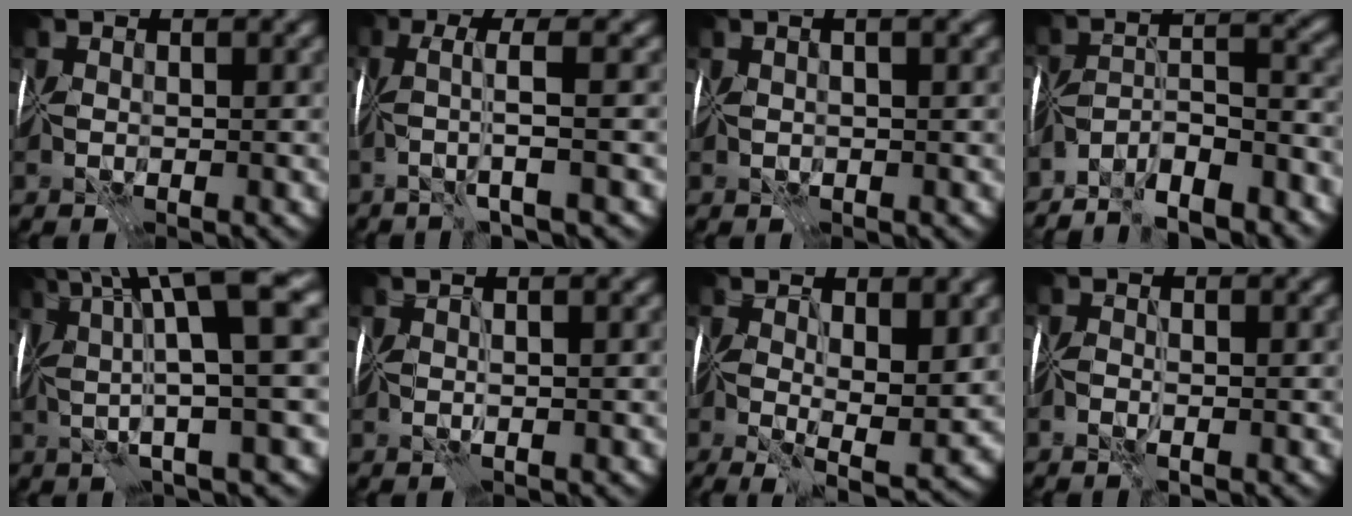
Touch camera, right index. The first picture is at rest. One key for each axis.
{"total": 3.2, "fx": -0.5, "fy": -0.4, "fz": 3.2, "tx": -0.052, "ty": 0.003, "tz": -0.015}
{"total": 3.5, "fx": 1.6, "fy": 1.2, "fz": 2.9, "tx": -0.025, "ty": 0.027, "tz": 0.003}
{"total": 7.5, "fx": -6.5, "fy": 1.4, "fz": 3.5, "tx": -0.044, "ty": 0.005, "tz": -0.120}
{"total": 10.9, "fx": 3.7, "fy": 1.1, "fz": 10.2, "tx": -0.155, "ty": 0.020, "tz": 0.066}
{"total": 1.4, "fx": 0.7, "fy": -0.3, "fz": 1.2, "tx": -0.010, "ty": 0.003, "tz": 0.003}
{"total": 6.6, "fx": 0.6, "fy": 1.8, "fz": 6.3, "tx": -0.107, "ty": -0.020, "tz": 0.012}
{"total": 1.1, "fx": -0.9, "fy": -0.6, "fz": 0.1, "tx": -0.002, "ty": -0.002, "tz": -0.020}